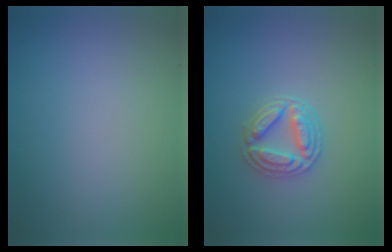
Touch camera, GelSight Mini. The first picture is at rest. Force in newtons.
{"total": 3.2, "press": 2.9, "slide": 1.3}